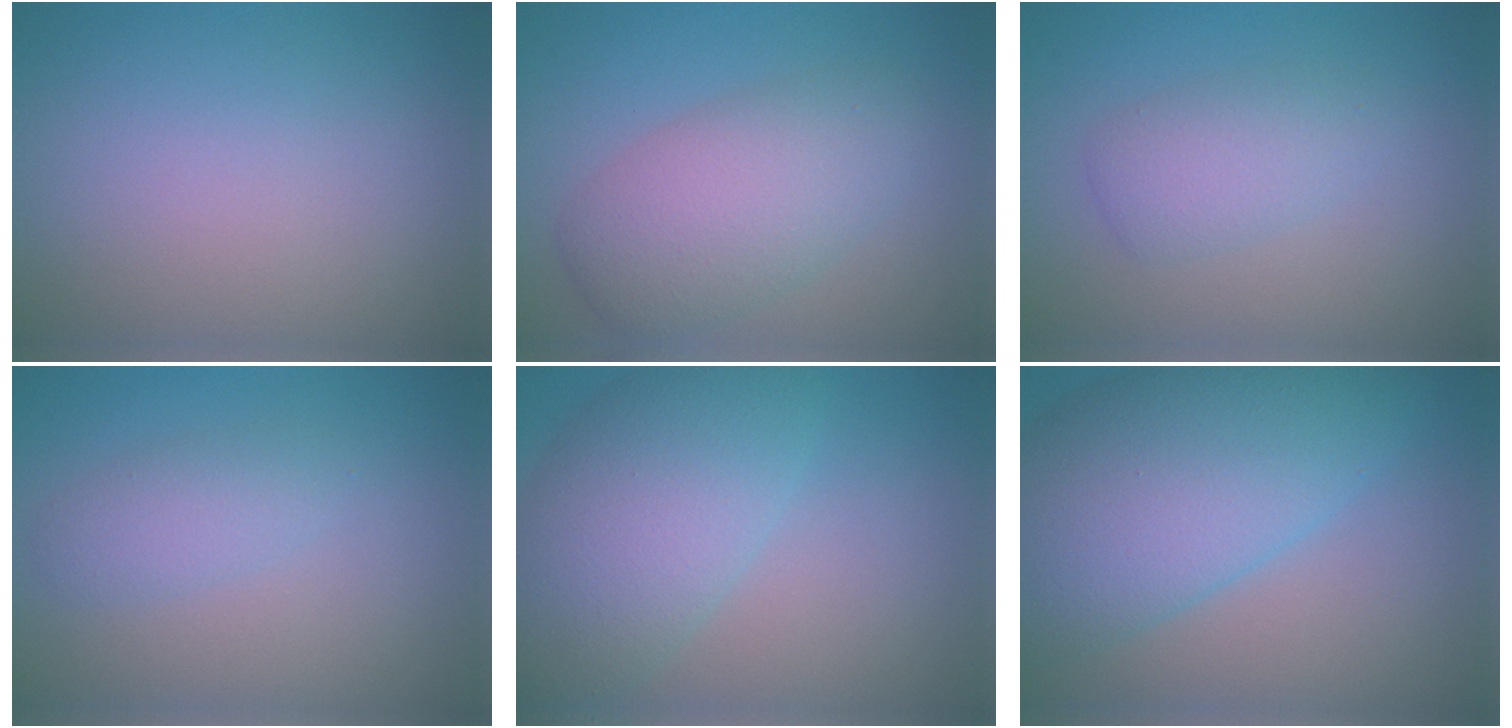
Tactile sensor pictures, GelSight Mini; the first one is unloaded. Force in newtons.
{"total": 5.9, "press": 5.9, "slide": 0.0}
{"total": 2.9, "press": 2.9, "slide": 0.0}
{"total": 2.0, "press": 2.0, "slide": 0.1}
{"total": 8.0, "press": 8.0, "slide": 0.2}
{"total": 11.5, "press": 11.5, "slide": 0.4}